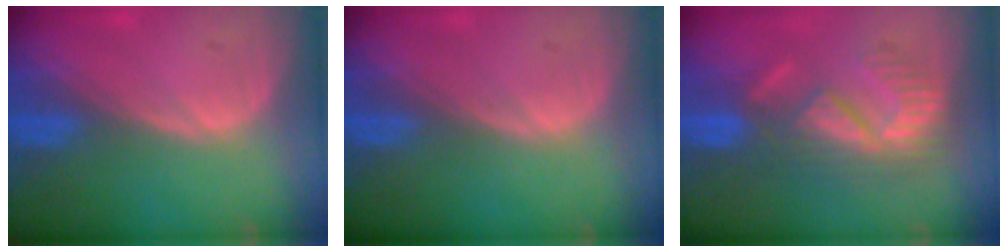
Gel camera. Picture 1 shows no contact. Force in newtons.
{"total": 0.0}
{"total": 9.2, "press": 8.0, "slide": 4.5}